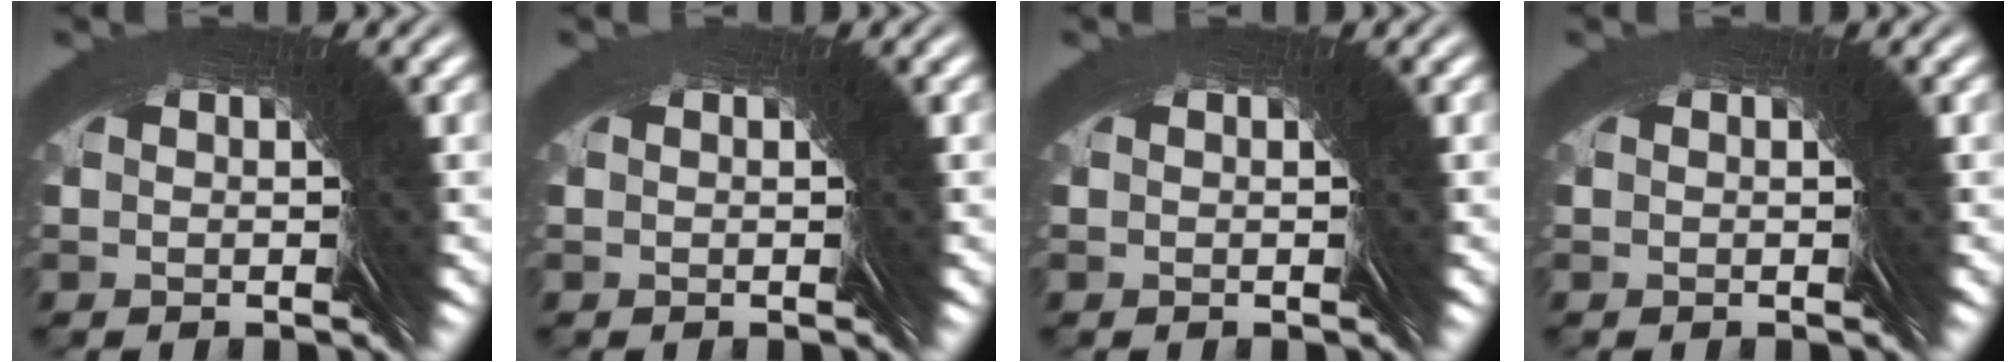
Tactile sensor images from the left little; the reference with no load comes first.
{"total": 0.0}
{"total": 0.0}
{"total": 0.0}